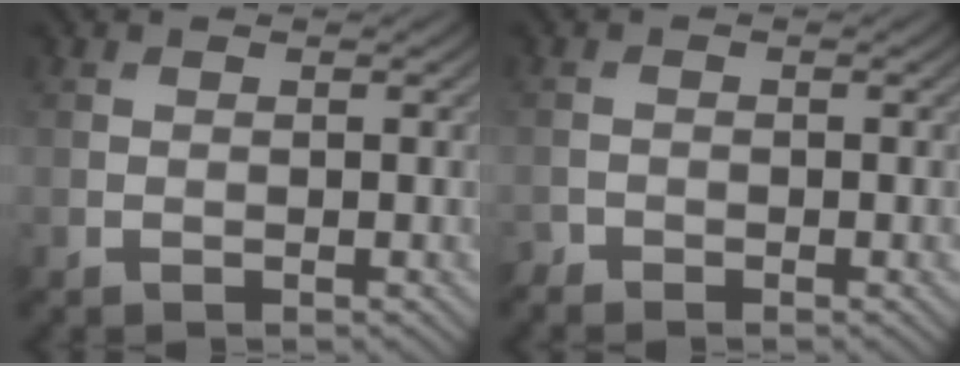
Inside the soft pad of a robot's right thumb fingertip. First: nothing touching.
{"total": 1.0, "force": [-1.0, 0.2, -0.1], "torque": [-0.001, 0.001, -0.023]}